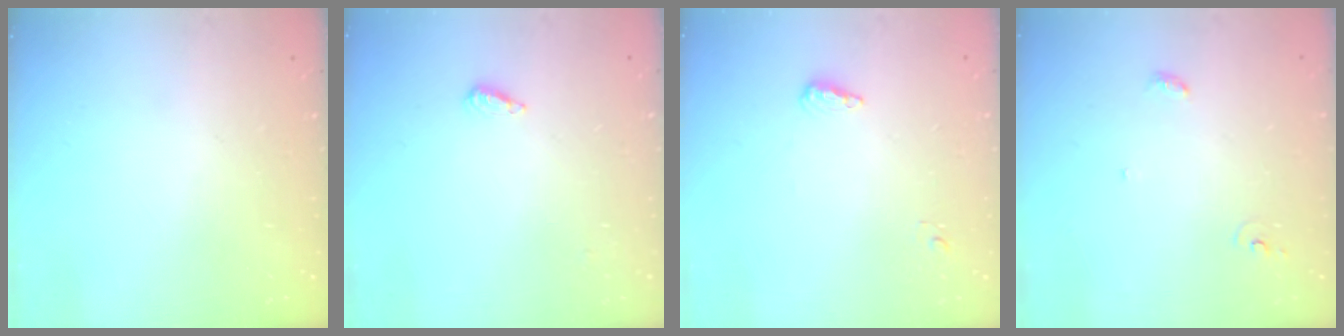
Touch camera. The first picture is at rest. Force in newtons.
{"total": 2.2, "press": 2.2, "slide": 0.5}
{"total": 5.6, "press": 5.4, "slide": 1.2}
{"total": 3.6, "press": 3.6, "slide": 0.2}